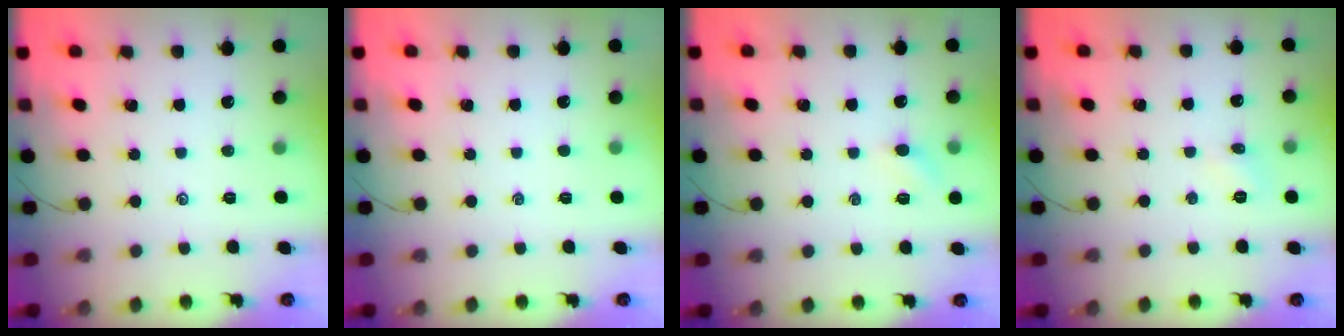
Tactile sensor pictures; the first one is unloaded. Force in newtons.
{"total": 0.0}
{"total": 3.5, "press": 3.3, "slide": 1.2}
{"total": 5.1, "press": 4.9, "slide": 1.6}